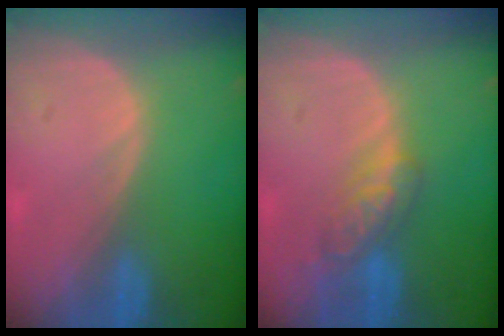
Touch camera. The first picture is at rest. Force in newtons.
{"total": 5.4, "press": 5.0, "slide": 2.1}